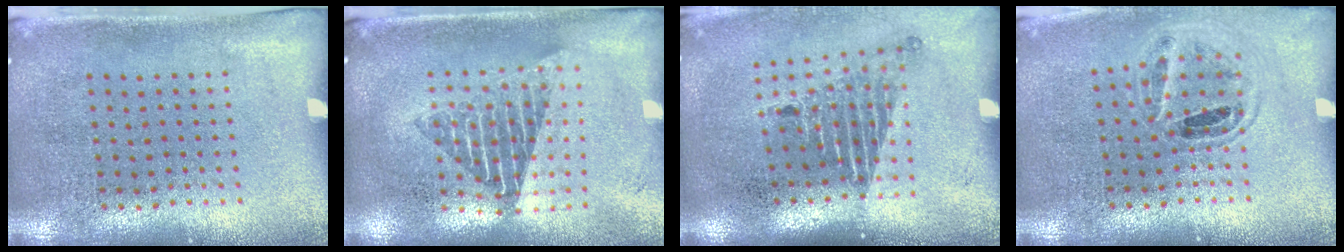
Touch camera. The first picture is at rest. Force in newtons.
{"total": 1.7, "press": 1.4, "slide": 1.0}
{"total": 1.7, "press": 1.1, "slide": 1.2}
{"total": 0.9, "press": 0.9, "slide": 0.2}